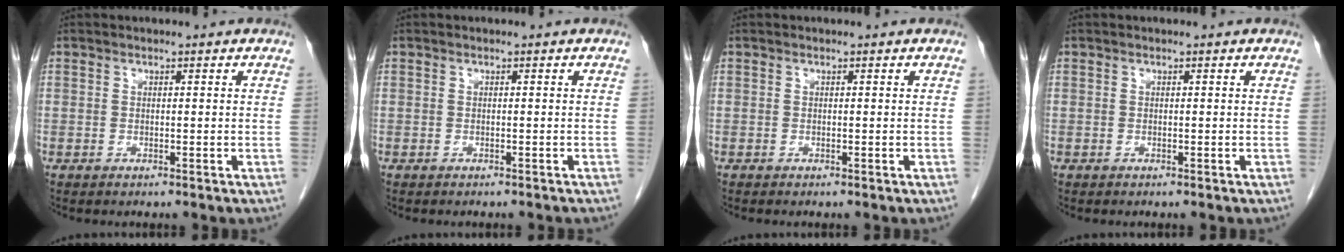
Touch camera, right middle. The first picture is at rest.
{"total": 2.0, "force": [-1.8, 0.3, 0.8], "torque": [-0.019, -0.004, -0.020]}
{"total": 0.0}
{"total": 0.0}